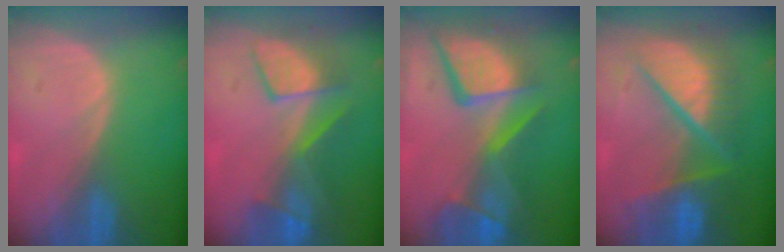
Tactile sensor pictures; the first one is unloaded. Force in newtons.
{"total": 7.8, "press": 7.5, "slide": 1.8}
{"total": 13.6, "press": 11.1, "slide": 7.9}
{"total": 11.1, "press": 11.0, "slide": 1.3}